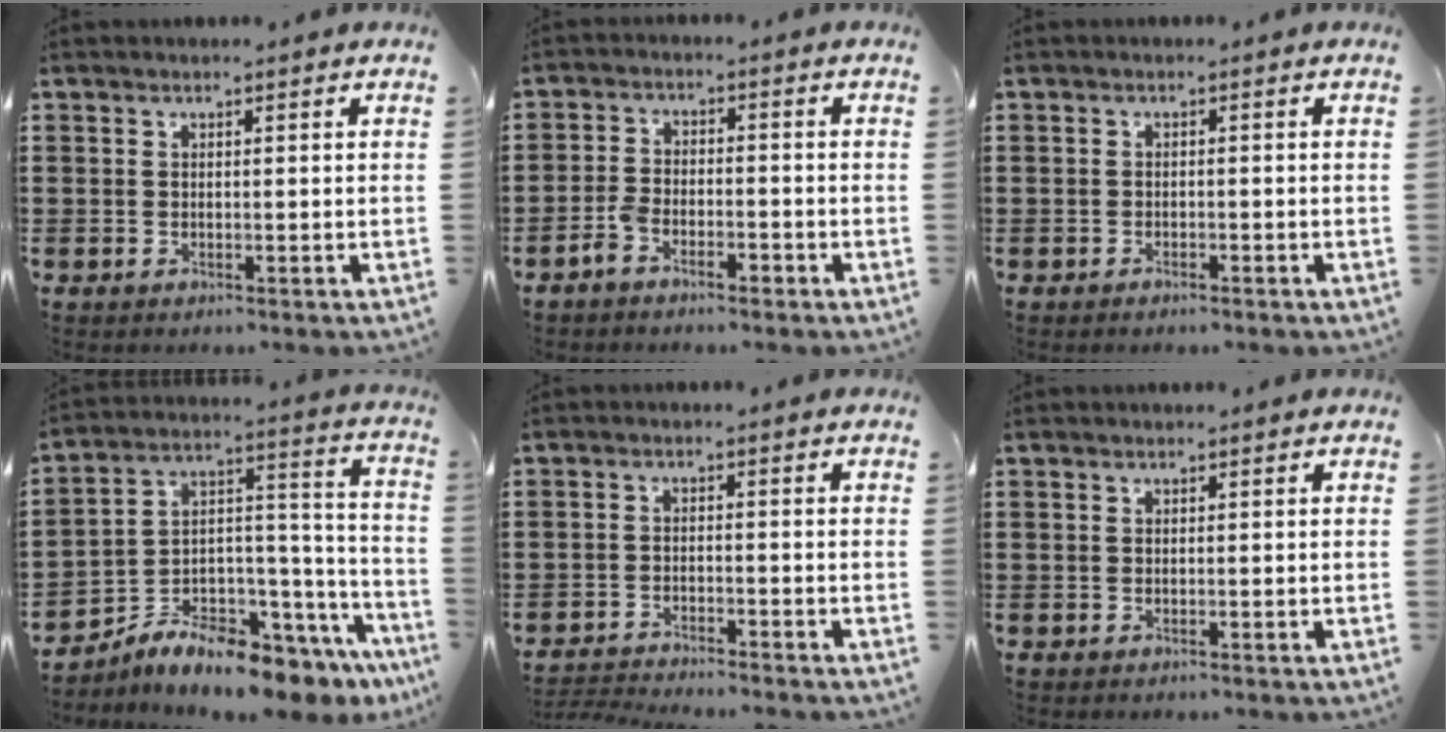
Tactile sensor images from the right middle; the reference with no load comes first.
{"total": 3.4, "force": [-2.7, 1.1, 1.7], "torque": [-0.044, 0.005, -0.056]}
{"total": 0.8, "force": [-0.8, 0.2, 0.2], "torque": [-0.007, -0.002, -0.016]}
{"total": 7.9, "force": [-7.2, 1.5, 2.7], "torque": [-0.050, 0.004, -0.142]}
{"total": 2.7, "force": [-2.7, -0.1, 0.3], "torque": [-0.008, -0.003, -0.056]}
{"total": 0.0}